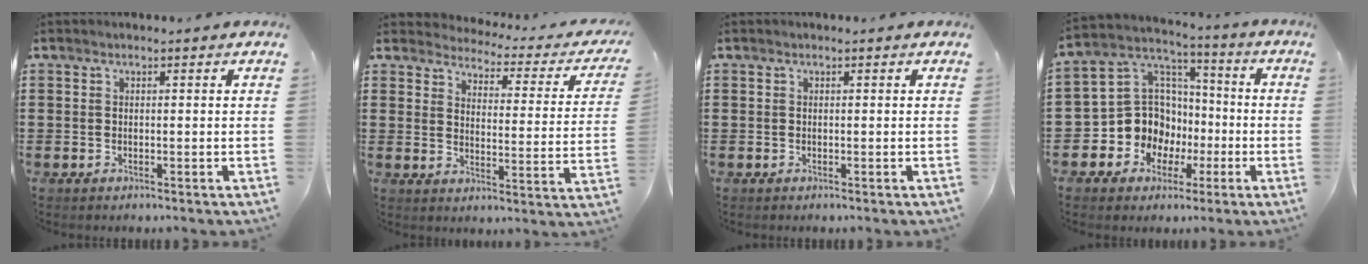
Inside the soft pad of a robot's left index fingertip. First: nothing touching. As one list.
[{"total": 2.6, "force": [2.5, 0.2, 0.4], "torque": [-0.031, -0.025, 0.036]}, {"total": 0.0}, {"total": 11.3, "force": [-2.8, 10.4, 3.4], "torque": [-0.116, 0.003, -0.044]}]